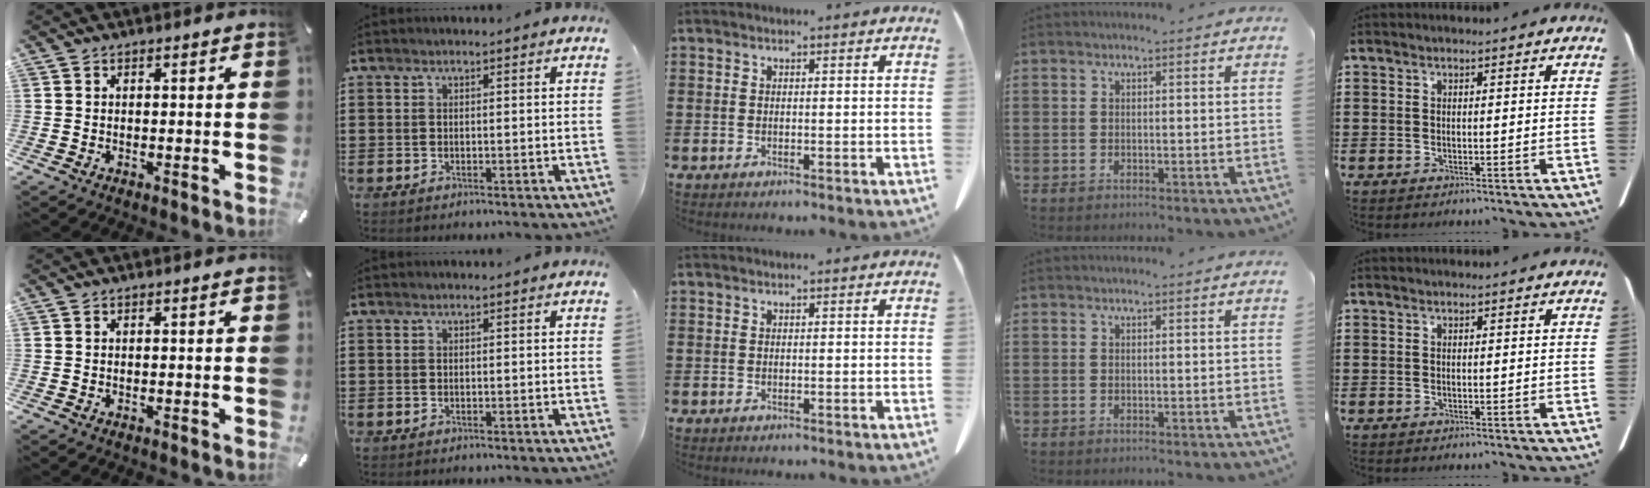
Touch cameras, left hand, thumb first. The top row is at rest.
{}